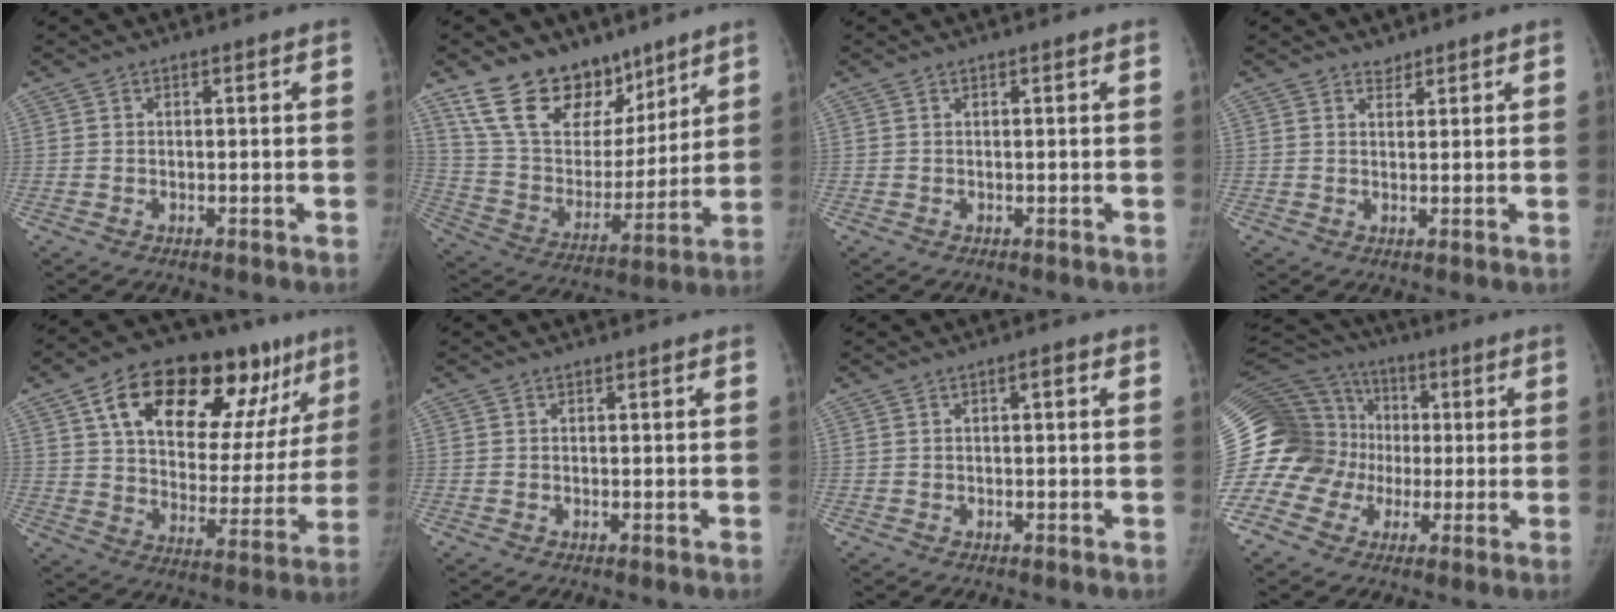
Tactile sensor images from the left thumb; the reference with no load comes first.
{"total": 19.7, "force": [13.9, 11.5, 7.9], "torque": [-0.081, -0.071, 0.256]}
{"total": 0.0}
{"total": 1.6, "force": [1.4, 0.9, 0.1], "torque": [0.014, -0.010, 0.018]}
{"total": 28.4, "force": [14.7, 13.9, 19.9], "torque": [-0.251, 0.000, 0.227]}
{"total": 0.0}
{"total": 1.4, "force": [0.4, 0.4, 1.3], "torque": [-0.021, 0.003, 0.003]}
{"total": 26.0, "force": [-1.8, 23.0, 12.1], "torque": [-0.300, 0.079, -0.037]}